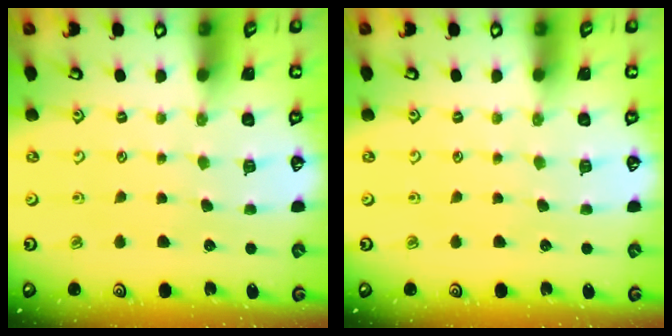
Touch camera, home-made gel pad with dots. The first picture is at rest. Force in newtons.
{"total": 0.0}